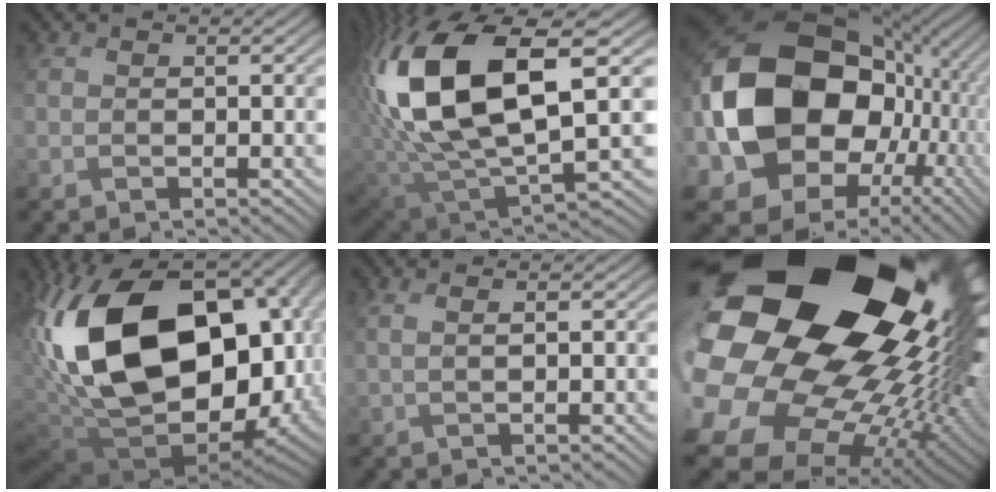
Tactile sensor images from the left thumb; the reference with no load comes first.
{"total": 17.0, "force": [4.2, 8.4, 14.1], "torque": [-0.322, -0.001, 0.080]}
{"total": 21.6, "force": [2.1, 16.9, 13.3], "torque": [-0.346, -0.013, 0.058]}
{"total": 21.9, "force": [-0.5, 12.5, 17.9], "torque": [-0.387, -0.031, 0.010]}
{"total": 1.3, "force": [0.6, -0.1, 1.2], "torque": [-0.018, -0.001, 0.015]}
{"total": 23.5, "force": [6.7, 17.5, 14.2], "torque": [-0.296, -0.015, 0.103]}